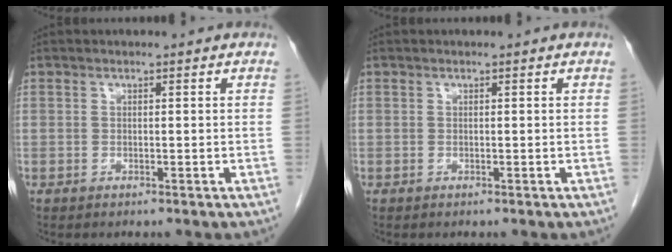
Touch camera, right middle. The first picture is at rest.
{"total": 0.0}